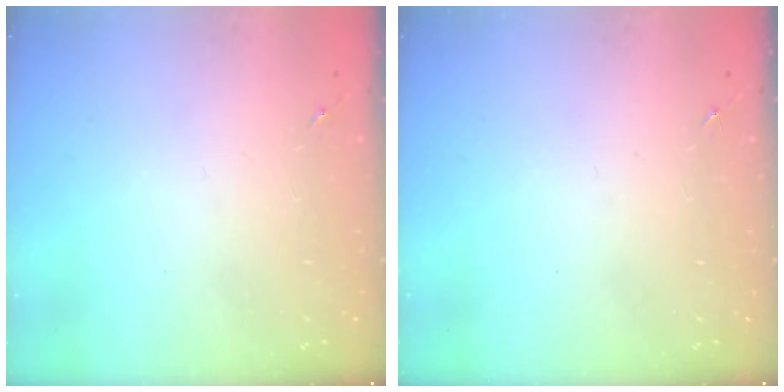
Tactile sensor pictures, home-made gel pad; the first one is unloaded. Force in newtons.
{"total": 0.0}